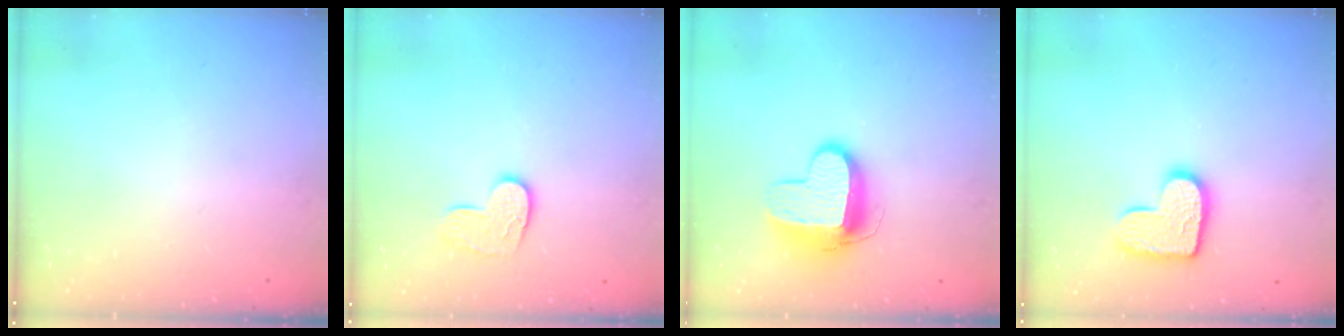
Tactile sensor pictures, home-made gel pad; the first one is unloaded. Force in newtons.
{"total": 9.5, "press": 9.5, "slide": 0.6}
{"total": 11.1, "press": 11.0, "slide": 1.3}
{"total": 12.8, "press": 12.8, "slide": 0.8}